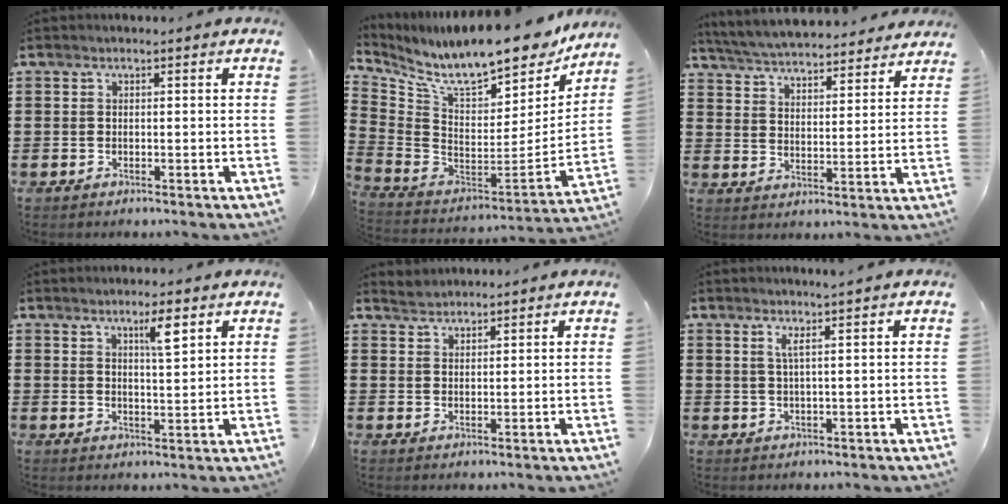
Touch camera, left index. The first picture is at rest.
{"total": 12.4, "force": [10.5, 2.4, 6.2], "torque": [-0.137, -0.085, 0.175]}
{"total": 5.4, "force": [5.3, -0.1, 0.7], "torque": [-0.040, -0.036, 0.091]}
{"total": 4.2, "force": [2.5, 0.7, 3.3], "torque": [-0.047, -0.006, 0.035]}
{"total": 1.7, "force": [1.6, 0.3, -0.3], "torque": [0.002, 0.005, 0.033]}
{"total": 2.2, "force": [0.9, -0.4, 1.9], "torque": [-0.041, -0.006, 0.015]}